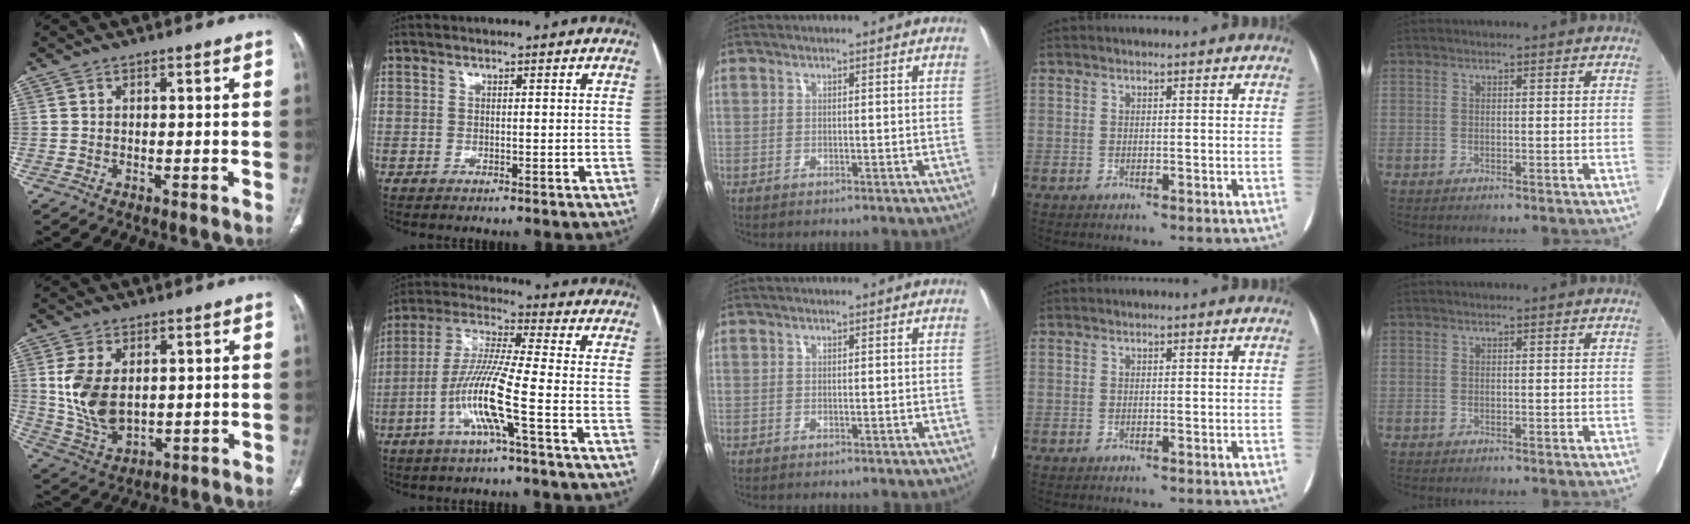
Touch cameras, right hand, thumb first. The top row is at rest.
{"thumb": {"total": 10.8, "force": [1.7, 6.6, 8.3], "torque": [-0.158, -0.013, 0.047]}, "index": {"total": 11.2, "force": [-3.9, -0.5, 10.4], "torque": [-0.214, -0.001, -0.083]}}